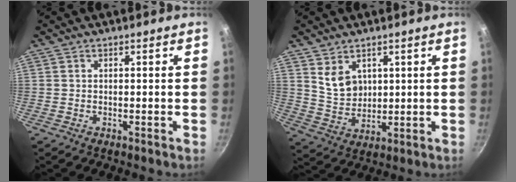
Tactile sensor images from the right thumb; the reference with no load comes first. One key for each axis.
{"total": 6.5, "fx": 2.9, "fy": 4.7, "fz": 3.5, "tx": -0.044, "ty": -0.026, "tz": 0.066}